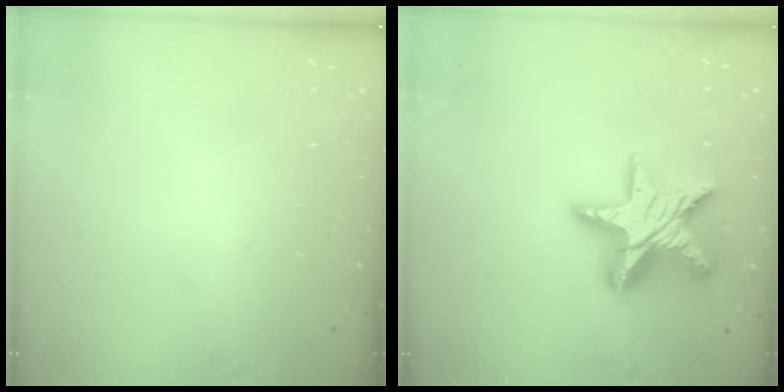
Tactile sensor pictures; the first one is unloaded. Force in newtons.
{"total": 18.3, "press": 18.3, "slide": 1.2}